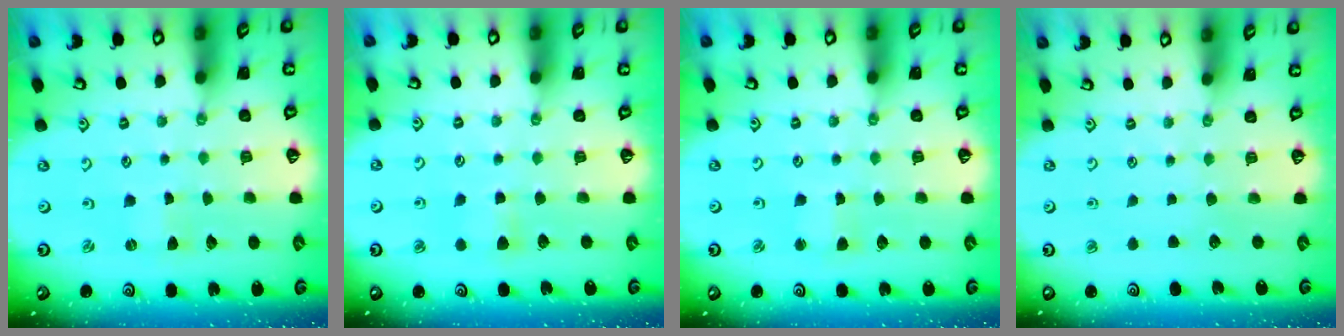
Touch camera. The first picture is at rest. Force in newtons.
{"total": 4.8, "press": 4.8, "slide": 0.7}
{"total": 3.0, "press": 2.9, "slide": 0.6}
{"total": 0.0}